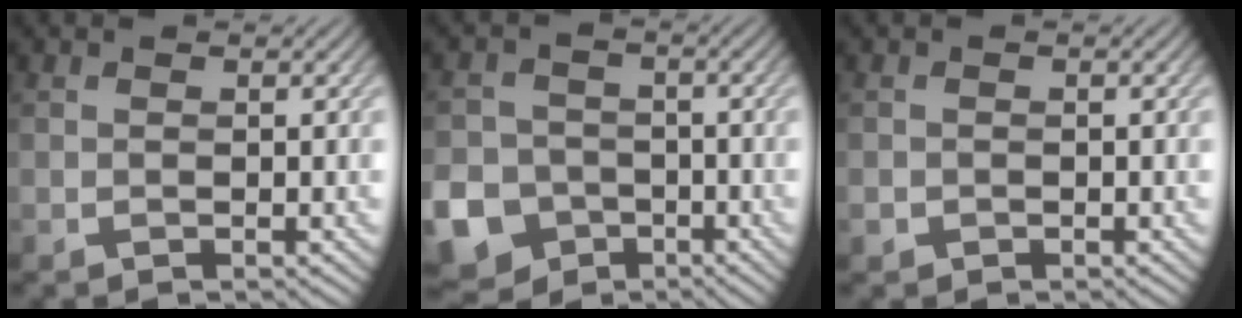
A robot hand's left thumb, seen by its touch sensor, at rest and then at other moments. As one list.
[{"total": 12.9, "force": [-6.2, 10.8, 3.6], "torque": [-0.119, -0.059, -0.117]}, {"total": 1.0, "force": [-0.5, 0.9, 0.1], "torque": [-0.001, -0.006, -0.012]}]